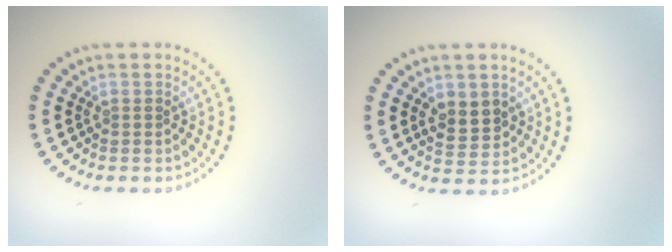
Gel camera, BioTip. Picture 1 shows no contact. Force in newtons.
{"total": 2.5, "press": 2.4, "slide": 0.6}